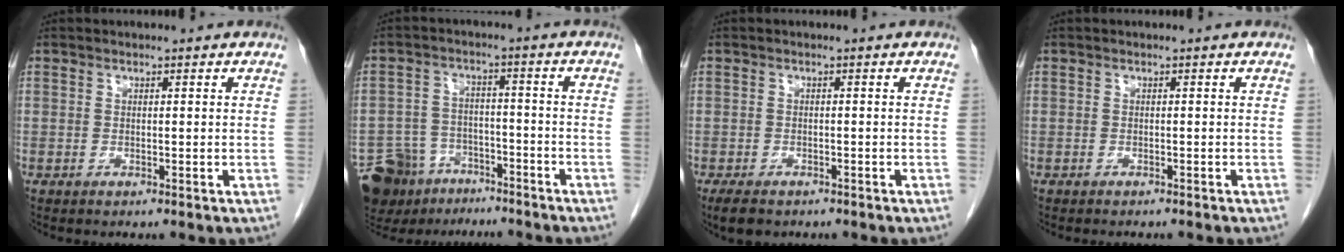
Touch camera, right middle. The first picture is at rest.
{"total": 11.0, "force": [-8.6, 6.4, 2.4], "torque": [-0.056, 0.025, -0.137]}
{"total": 3.9, "force": [-2.9, 1.7, 2.0], "torque": [-0.035, -0.007, -0.040]}
{"total": 2.8, "force": [-2.5, 0.6, 1.2], "torque": [-0.017, -0.004, -0.027]}